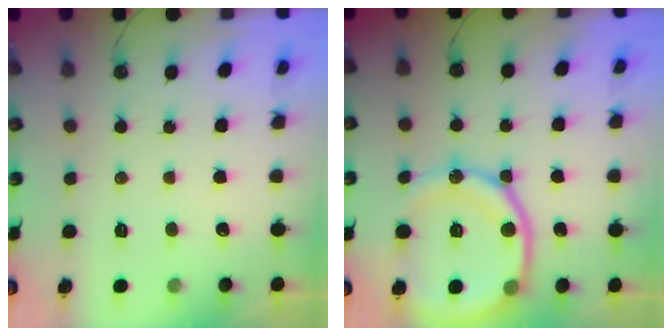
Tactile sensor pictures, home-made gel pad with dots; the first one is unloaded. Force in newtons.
{"total": 17.1, "press": 17.1, "slide": 1.7}